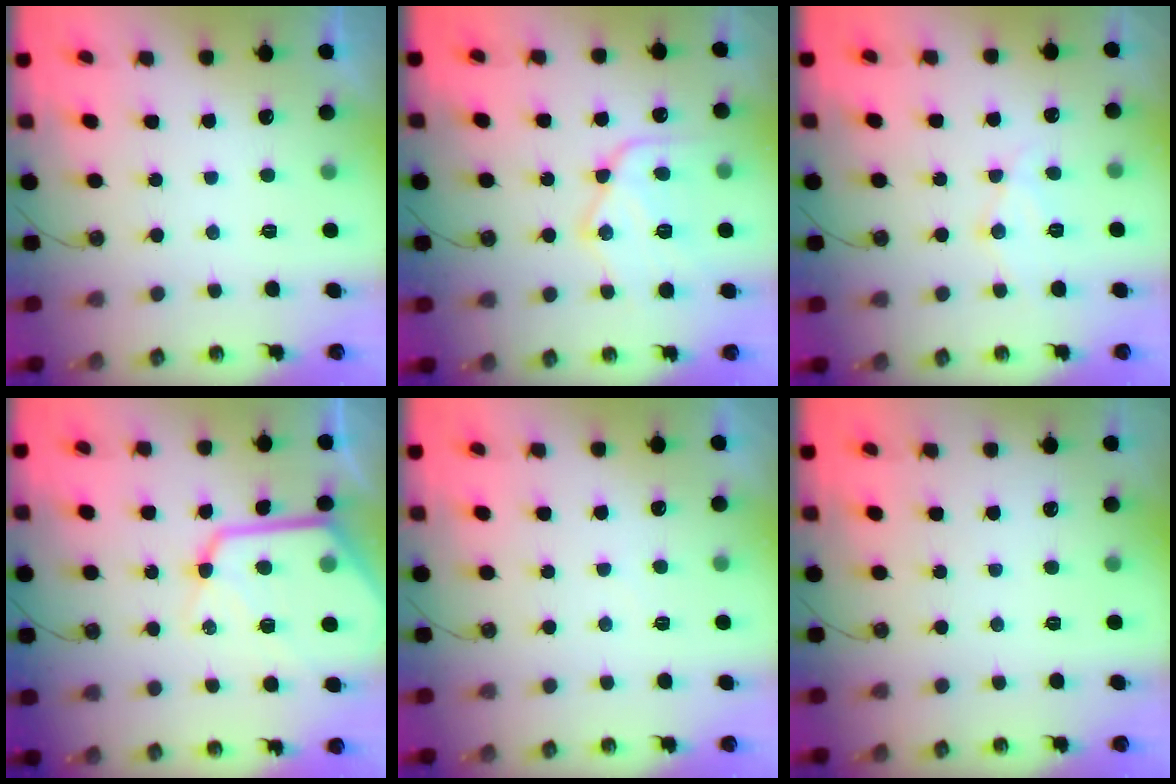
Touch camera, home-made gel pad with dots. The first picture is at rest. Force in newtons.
{"total": 15.9, "press": 15.8, "slide": 1.0}
{"total": 8.9, "press": 8.8, "slide": 0.8}
{"total": 18.0, "press": 17.9, "slide": 1.5}
{"total": 2.9, "press": 2.9, "slide": 0.5}
{"total": 0.0}